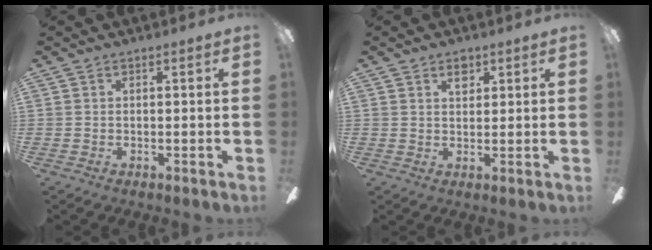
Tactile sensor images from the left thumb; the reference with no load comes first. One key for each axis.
{"total": 3.1, "fx": 2.0, "fy": 1.7, "fz": 1.7, "tx": -0.013, "ty": -0.007, "tz": 0.031}